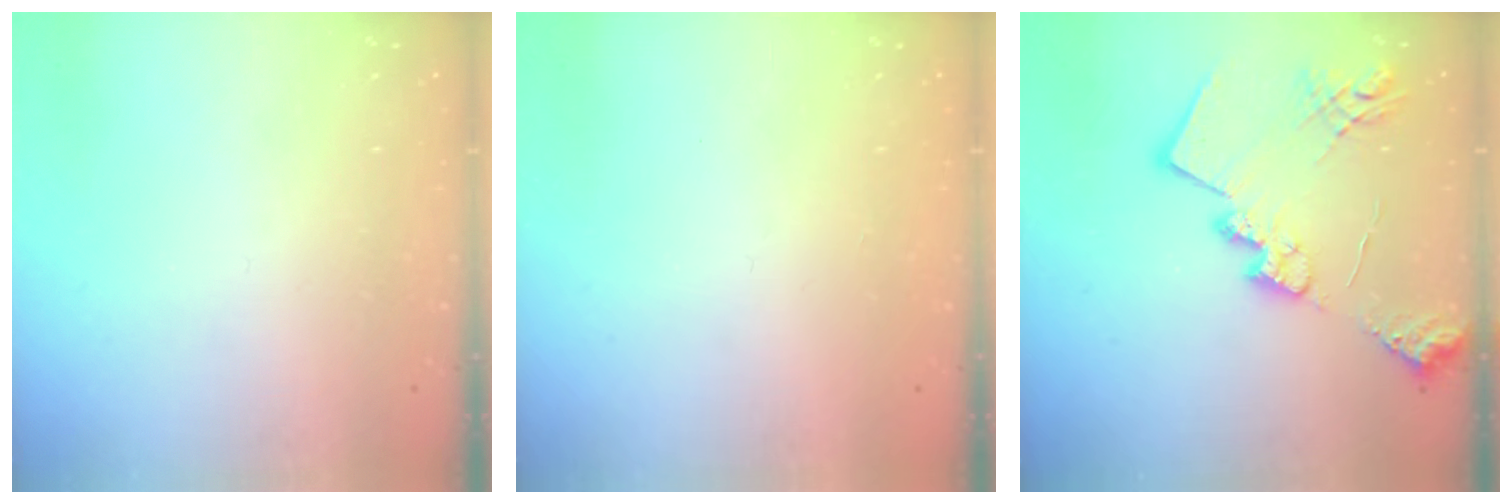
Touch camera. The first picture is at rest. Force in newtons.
{"total": 1.4, "press": 1.2, "slide": 0.7}
{"total": 19.5, "press": 19.4, "slide": 1.7}